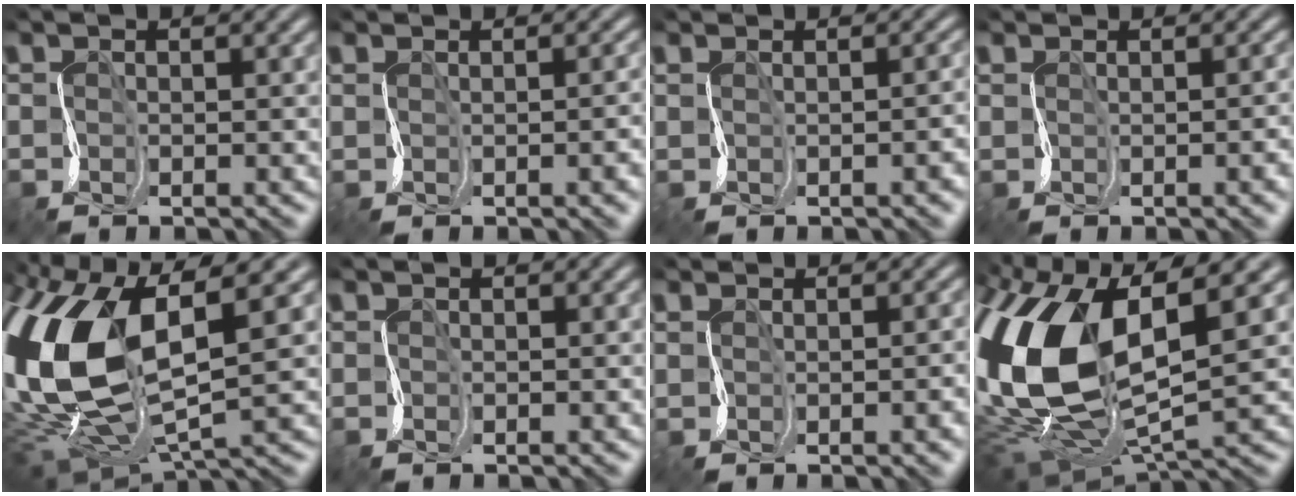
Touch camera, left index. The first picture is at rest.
{"total": 4.9, "force": [-0.5, 2.4, 4.3], "torque": [-0.011, 0.012, -0.003]}
{"total": 3.8, "force": [-0.3, 1.9, 3.2], "torque": [-0.005, 0.014, 0.004]}
{"total": 4.4, "force": [-0.5, 2.2, 3.8], "torque": [-0.011, 0.012, -0.003]}
{"total": 11.3, "force": [1.9, 5.6, 9.6], "torque": [-0.242, -0.011, 0.044]}
{"total": 0.0}
{"total": 4.4, "force": [-0.3, 2.2, 3.8], "torque": [-0.011, 0.012, 0.000]}
{"total": 12.7, "force": [2.4, 6.4, 10.8], "torque": [-0.259, -0.006, 0.051]}